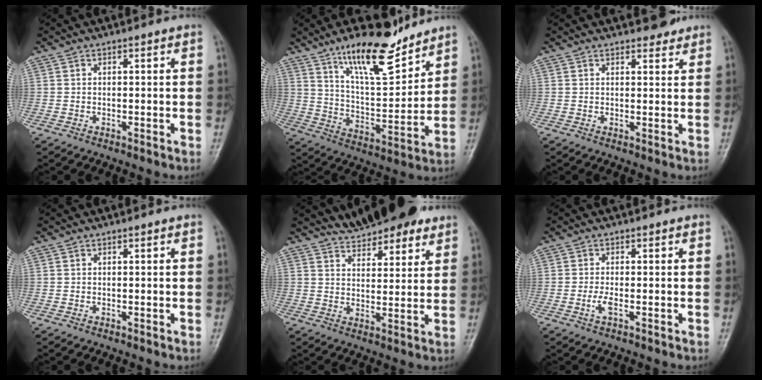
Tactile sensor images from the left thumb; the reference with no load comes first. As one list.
[{"total": 15.5, "force": [11.3, 4.7, 9.5], "torque": [-0.130, -0.077, 0.201]}, {"total": 2.7, "force": [2.3, 1.1, 0.7], "torque": [0.009, -0.013, 0.029]}, {"total": 0.0}, {"total": 11.3, "force": [9.3, 4.4, 4.9], "torque": [-0.041, -0.036, 0.137]}, {"total": 2.3, "force": [-0.7, 0.8, 2.1], "torque": [-0.046, 0.003, -0.015]}]